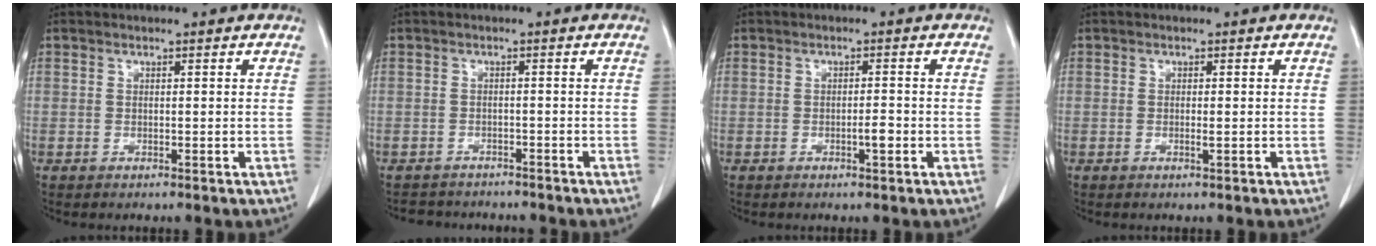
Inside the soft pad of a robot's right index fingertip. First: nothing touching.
{"total": 5.1, "force": [-4.6, 2.2, 0.3], "torque": [-0.001, 0.002, -0.065]}
{"total": 1.8, "force": [-0.7, 0.3, 1.6], "torque": [-0.027, 0.000, -0.012]}
{"total": 0.7, "force": [-0.2, 0.0, 0.7], "torque": [-0.015, 0.000, -0.002]}